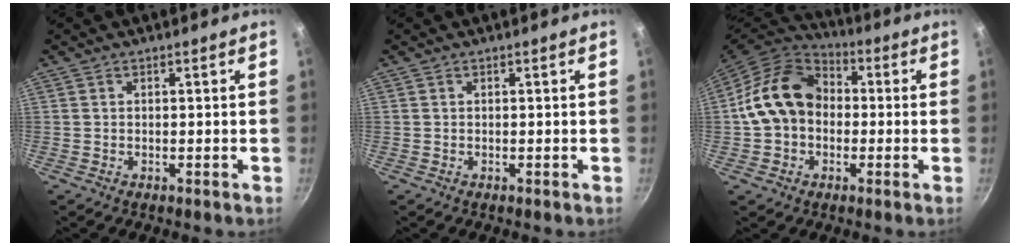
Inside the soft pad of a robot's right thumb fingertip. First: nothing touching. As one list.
[{"total": 0.0}, {"total": 15.2, "force": [0.1, 11.9, 9.4], "torque": [-0.132, 0.035, -0.012]}]